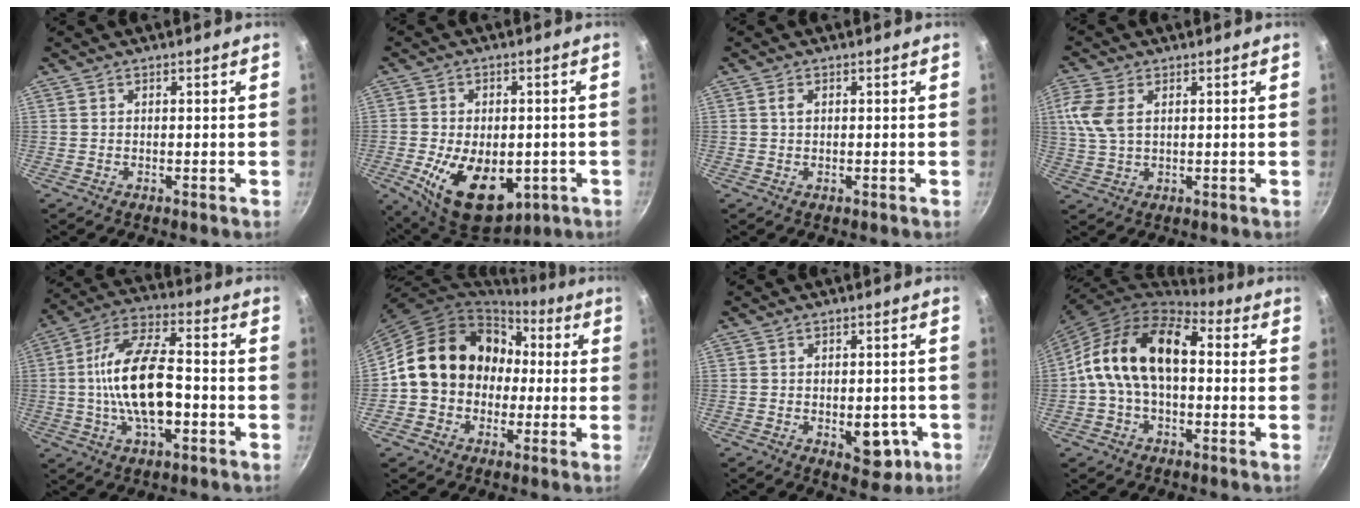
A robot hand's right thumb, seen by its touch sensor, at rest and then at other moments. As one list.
[{"total": 17.2, "force": [-4.5, 10.7, 12.8], "torque": [-0.187, -0.006, -0.052]}, {"total": 1.3, "force": [0.2, 0.7, 1.0], "torque": [-0.017, 0.002, 0.003]}, {"total": 7.4, "force": [1.9, 4.4, 5.5], "torque": [-0.124, 0.007, 0.037]}, {"total": 16.6, "force": [-2.5, 7.7, 14.5], "torque": [-0.257, 0.035, -0.055]}, {"total": 16.8, "force": [0.3, 14.4, 8.7], "torque": [-0.096, 0.049, 0.001]}, {"total": 7.2, "force": [-2.0, 4.3, 5.5], "torque": [-0.038, 0.004, -0.020]}, {"total": 15.6, "force": [0.9, 9.8, 12.1], "torque": [-0.188, 0.038, -0.002]}]